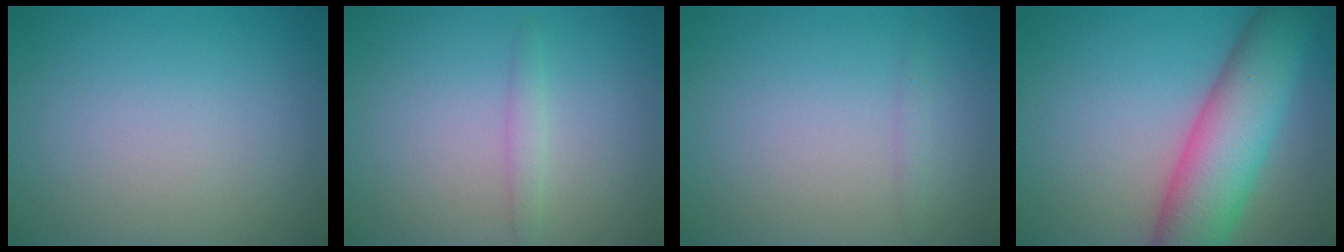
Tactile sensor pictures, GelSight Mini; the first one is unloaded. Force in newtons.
{"total": 1.1, "press": 1.1, "slide": 0.0}
{"total": 0.6, "press": 0.6, "slide": 0.0}
{"total": 9.2, "press": 9.2, "slide": 0.3}